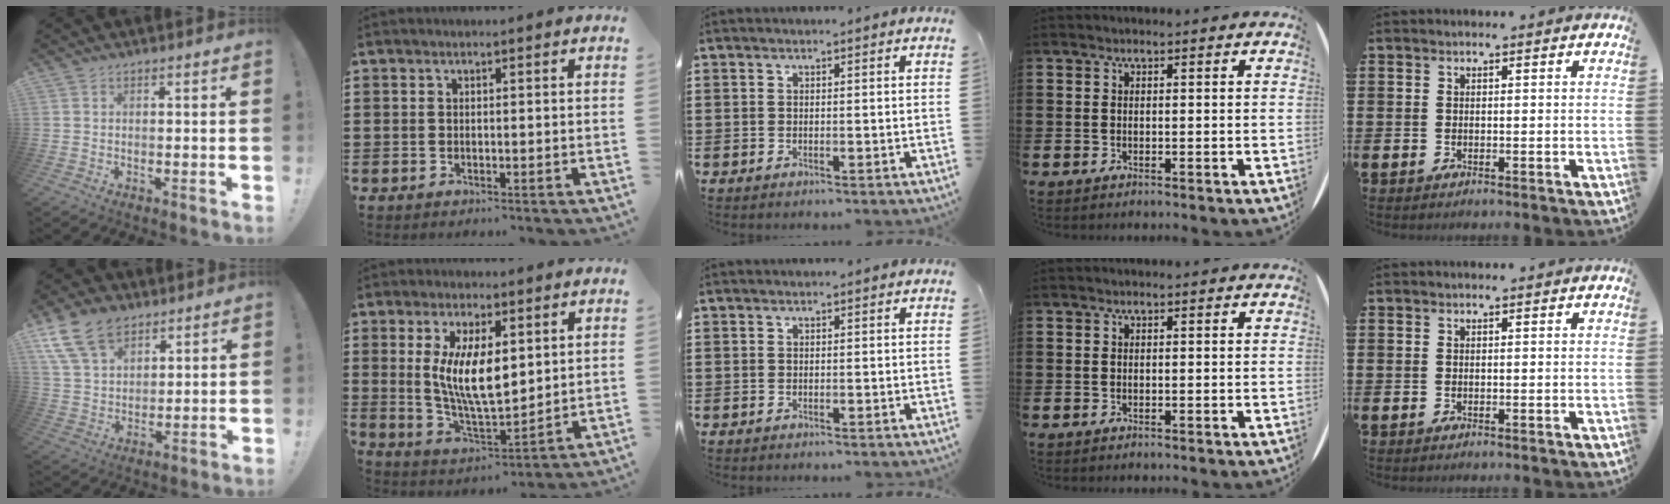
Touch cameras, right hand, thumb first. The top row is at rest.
{"thumb": {"total": 14.1, "force": [8.9, 8.8, 6.6], "torque": [-0.116, -0.041, 0.171]}, "index": {"total": 9.7, "force": [2.0, 3.7, 8.8], "torque": [-0.176, 0.005, 0.036]}}